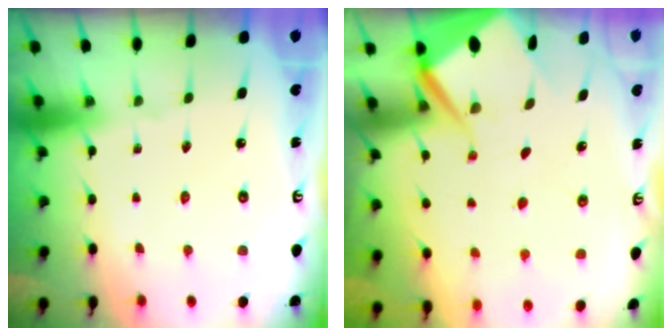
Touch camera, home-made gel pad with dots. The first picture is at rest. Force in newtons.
{"total": 8.7, "press": 8.6, "slide": 0.8}